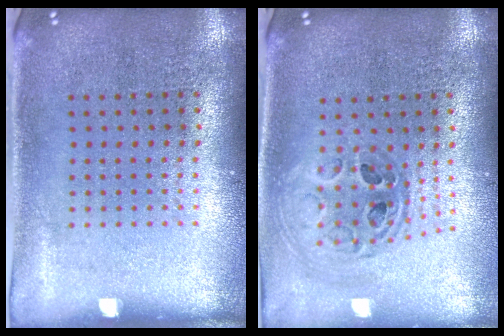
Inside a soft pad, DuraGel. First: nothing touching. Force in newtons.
{"total": 1.0, "press": 1.0, "slide": 0.2}